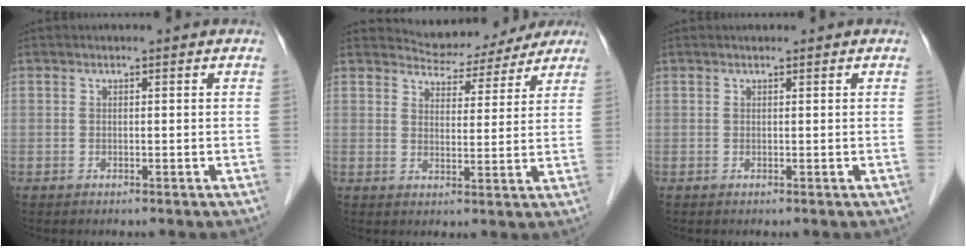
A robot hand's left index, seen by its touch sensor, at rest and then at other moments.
{"total": 9.4, "force": [8.7, 3.6, 0.8], "torque": [-0.002, 0.011, 0.103]}
{"total": 0.5, "force": [0.5, 0.2, 0.2], "torque": [-0.008, 0.005, 0.007]}